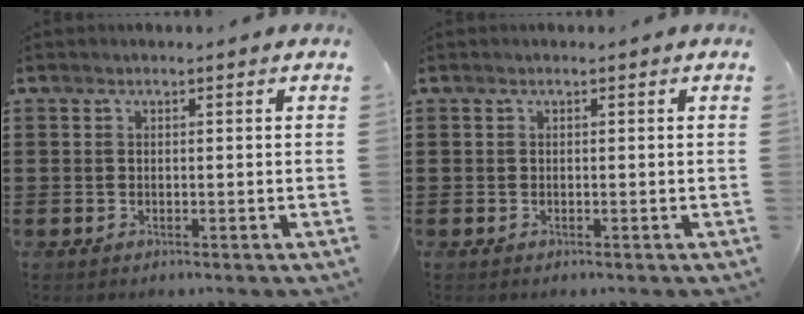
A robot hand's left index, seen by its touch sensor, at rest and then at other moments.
{"total": 0.0}